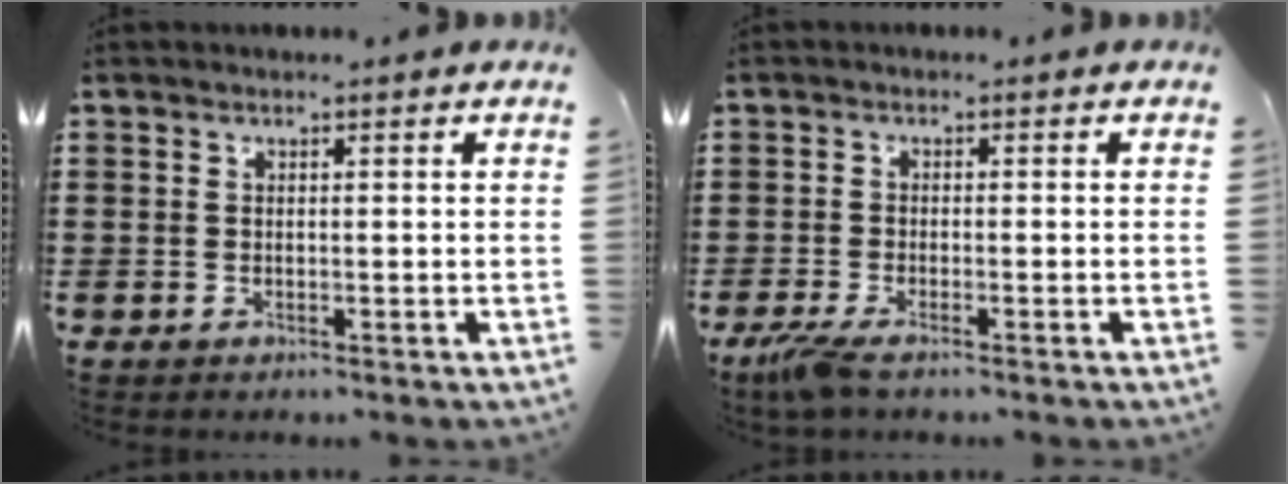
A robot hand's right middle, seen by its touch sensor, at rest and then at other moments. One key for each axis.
{"total": 2.6, "fx": -1.8, "fy": 0.1, "fz": 1.9, "tx": -0.052, "ty": -0.012, "tz": -0.038}